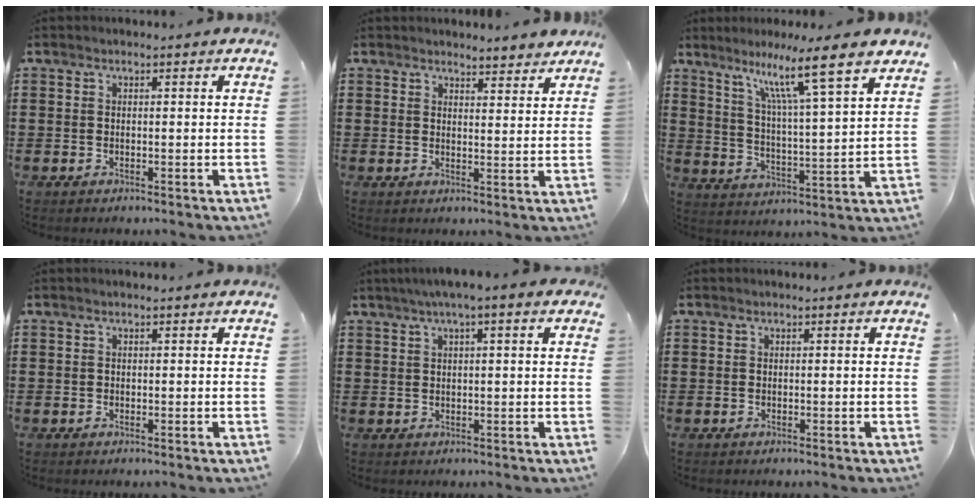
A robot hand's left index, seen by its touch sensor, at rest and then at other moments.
{"total": 3.5, "force": [3.4, 0.5, 0.4], "torque": [-0.010, -0.010, 0.064]}
{"total": 10.4, "force": [7.8, -0.1, 6.9], "torque": [-0.136, -0.049, 0.120]}
{"total": 0.0}
{"total": 3.4, "force": [1.7, 0.1, 2.9], "torque": [-0.059, 0.006, 0.030]}
{"total": 0.0}